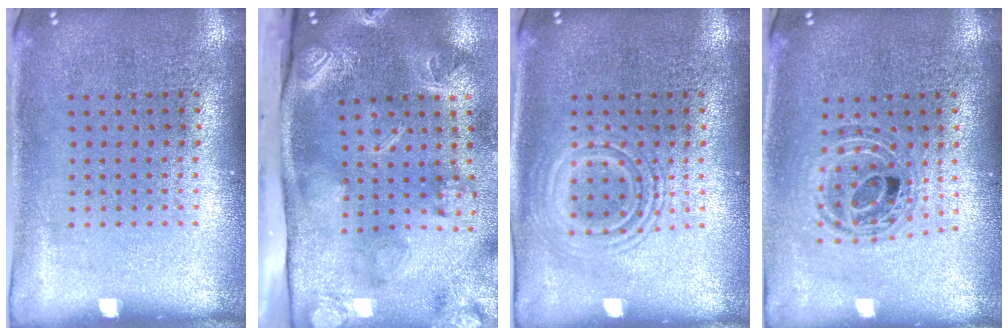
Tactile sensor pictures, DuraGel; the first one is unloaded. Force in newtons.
{"total": 4.6, "press": 3.2, "slide": 3.3}
{"total": 2.8, "press": 2.7, "slide": 0.5}
{"total": 0.7, "press": 0.7, "slide": 0.1}